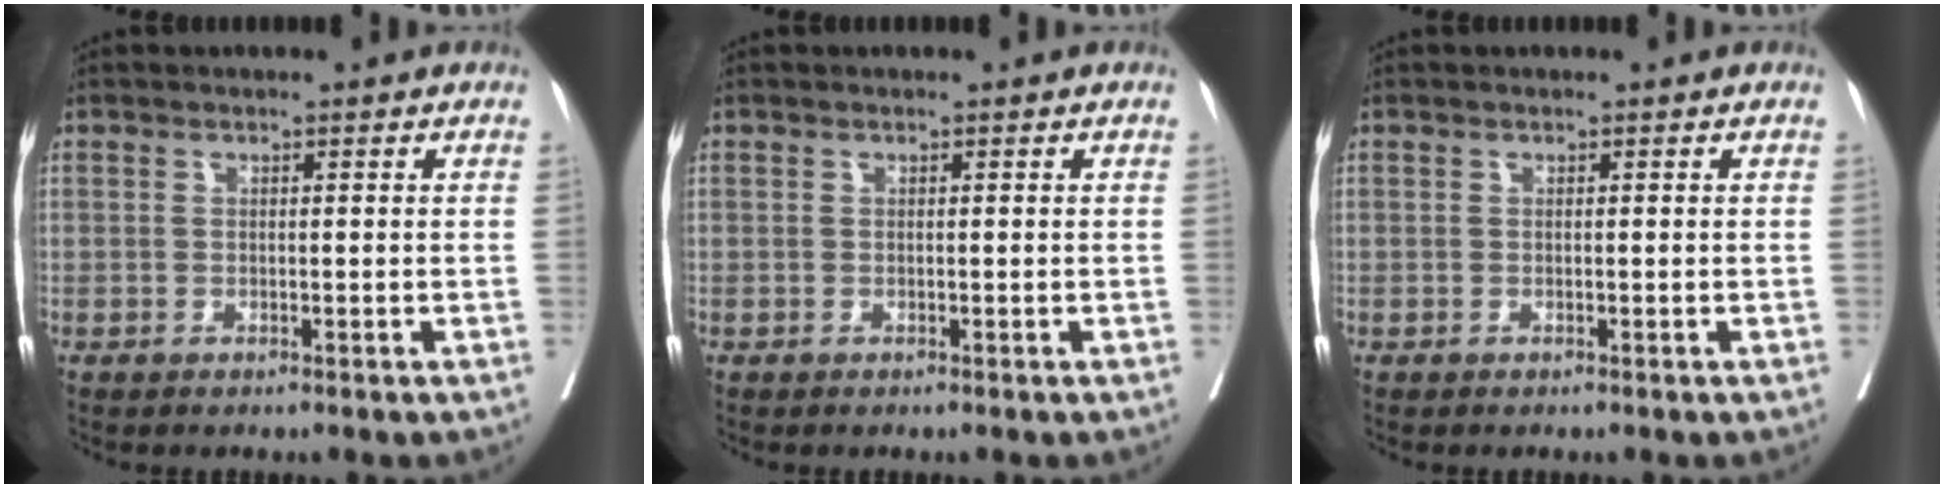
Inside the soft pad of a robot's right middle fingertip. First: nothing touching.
{"total": 0.0}
{"total": 0.0}